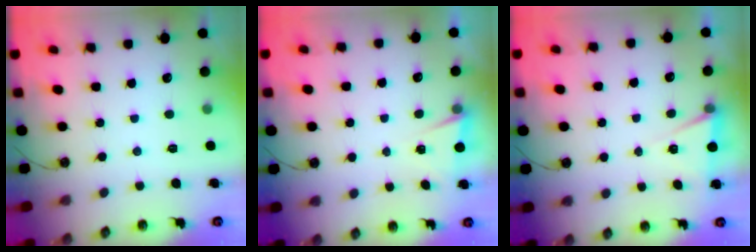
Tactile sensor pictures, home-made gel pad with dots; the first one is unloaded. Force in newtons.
{"total": 2.4, "press": 2.2, "slide": 1.1}
{"total": 5.2, "press": 2.7, "slide": 4.5}